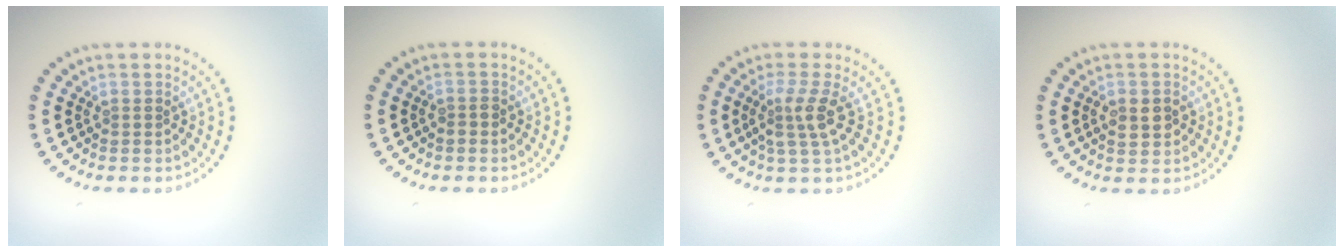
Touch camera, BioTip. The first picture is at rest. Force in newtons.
{"total": 0.9, "press": 0.9, "slide": 0.3}
{"total": 2.7, "press": 2.0, "slide": 1.8}
{"total": 2.2, "press": 2.2, "slide": 0.1}